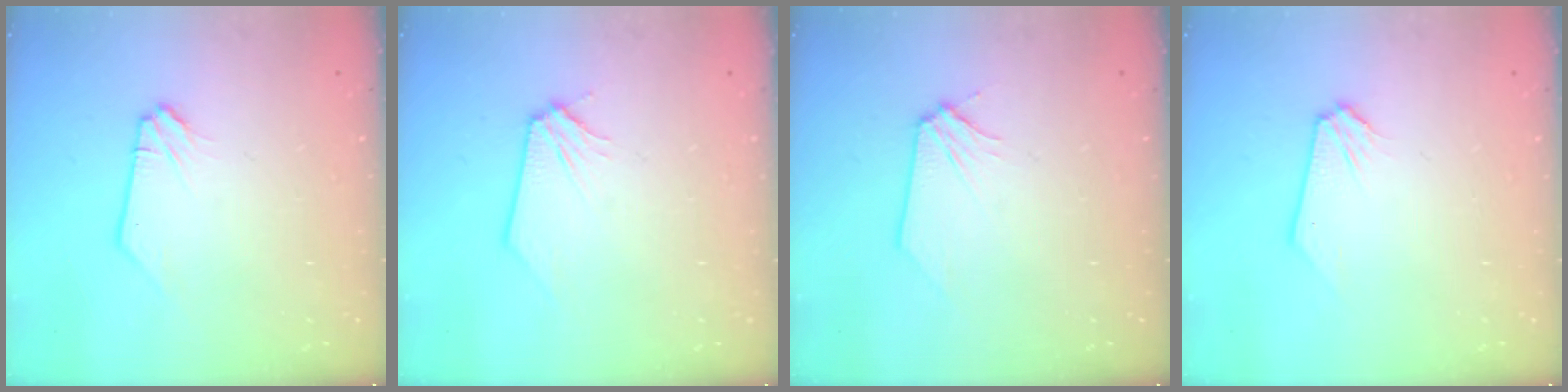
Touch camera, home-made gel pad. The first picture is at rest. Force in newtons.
{"total": 0.0}
{"total": 0.0}
{"total": 0.0}